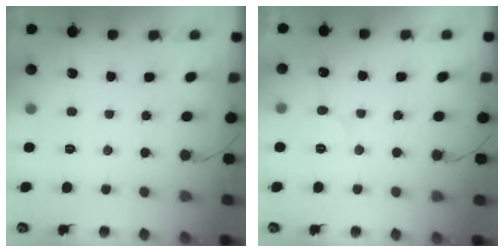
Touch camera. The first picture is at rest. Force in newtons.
{"total": 5.6, "press": 5.5, "slide": 0.5}